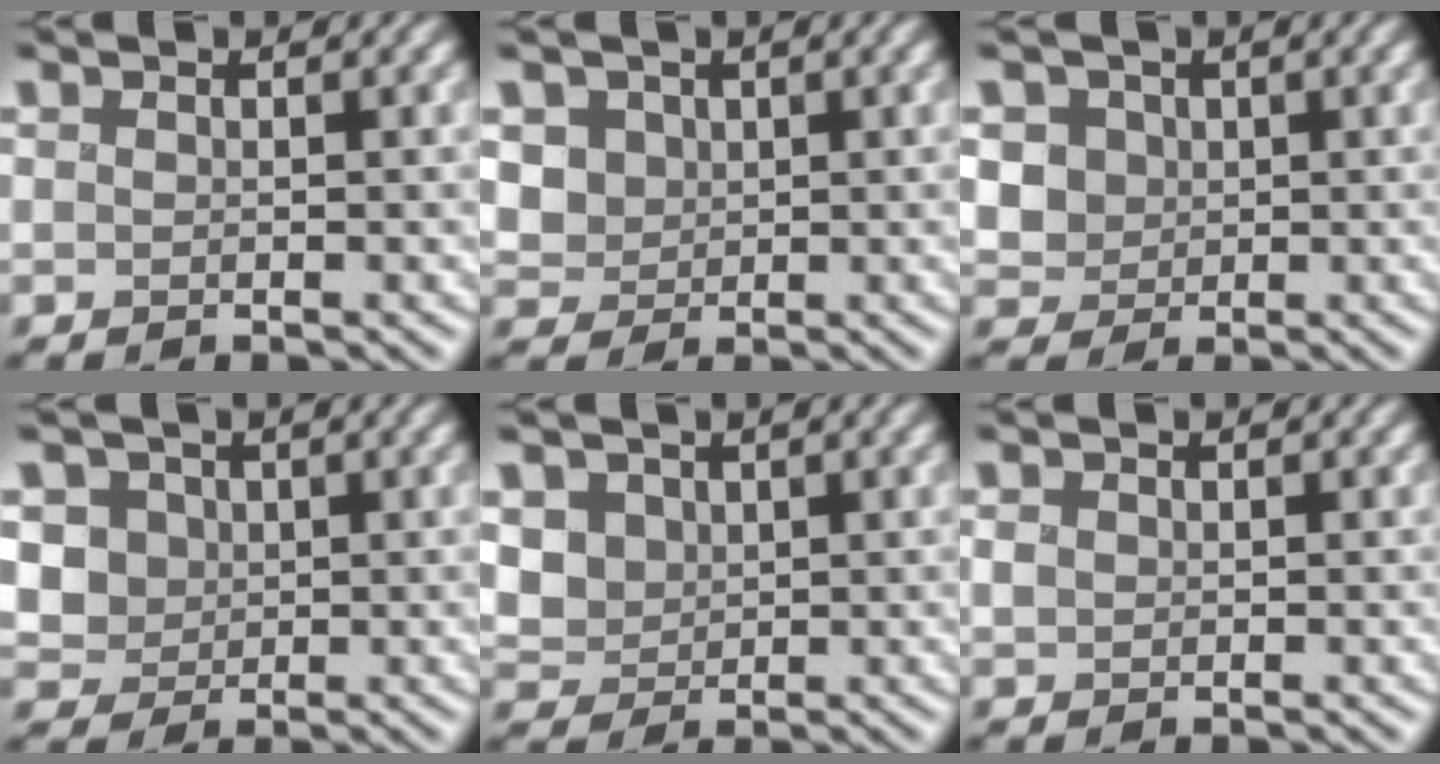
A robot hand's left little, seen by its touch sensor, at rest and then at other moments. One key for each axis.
{"total": 3.3, "fx": 0.4, "fy": 2.9, "fz": 1.4, "tx": -0.040, "ty": -0.003, "tz": 0.008}
{"total": 3.7, "fx": 0.4, "fy": 3.4, "fz": 1.5, "tx": -0.044, "ty": 0.006, "tz": 0.012}
{"total": 4.7, "fx": 0.5, "fy": 4.2, "fz": 2.0, "tx": -0.054, "ty": 0.011, "tz": 0.007}
{"total": 3.6, "fx": 0.4, "fy": 3.2, "fz": 1.7, "tx": -0.047, "ty": -0.001, "tz": 0.004}
{"total": 0.6, "fx": 0.1, "fy": 0.6, "fz": 0.2, "tx": -0.003, "ty": 0.001, "tz": 0.003}